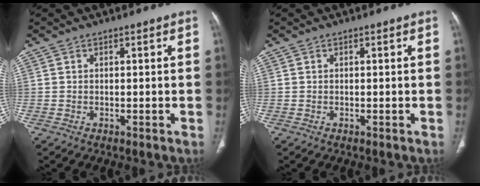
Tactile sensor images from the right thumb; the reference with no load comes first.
{"total": 0.0}